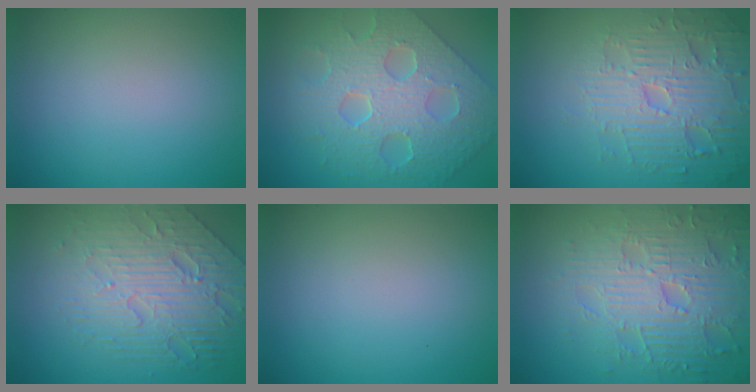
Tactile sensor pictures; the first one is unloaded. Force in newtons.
{"total": 8.8, "press": 6.8, "slide": 5.6}
{"total": 5.1, "press": 5.0, "slide": 1.0}
{"total": 7.1, "press": 5.1, "slide": 5.0}
{"total": 0.0}
{"total": 7.1, "press": 5.6, "slide": 4.4}